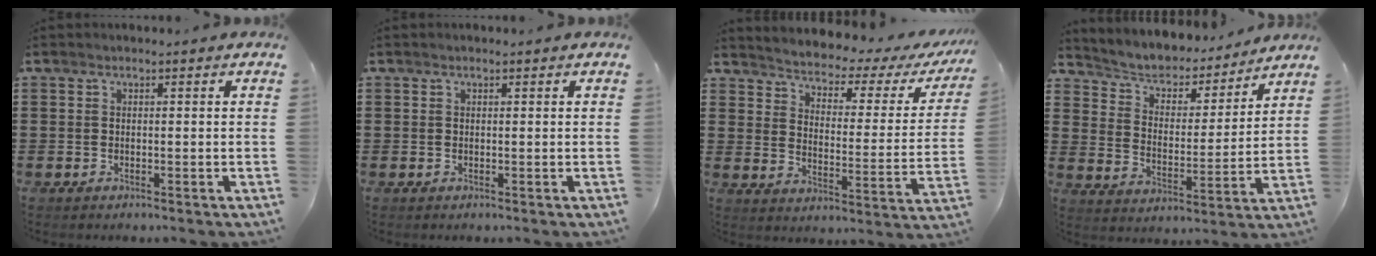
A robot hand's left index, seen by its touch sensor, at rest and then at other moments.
{"total": 0.0}
{"total": 2.4, "force": [2.1, 0.7, 1.1], "torque": [-0.038, -0.027, 0.024]}
{"total": 4.4, "force": [4.0, 1.8, 0.9], "torque": [-0.044, -0.031, 0.061]}